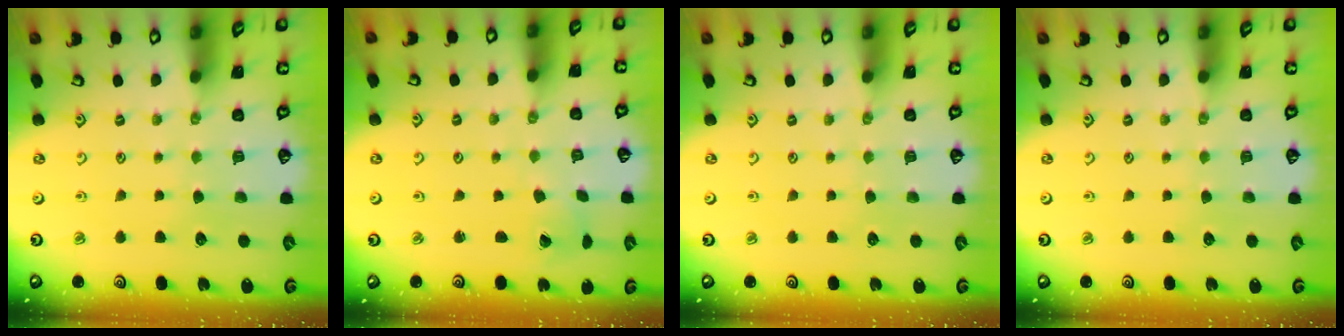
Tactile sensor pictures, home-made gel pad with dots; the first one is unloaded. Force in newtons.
{"total": 1.2, "press": 1.2, "slide": 0.2}
{"total": 0.0}
{"total": 0.0}